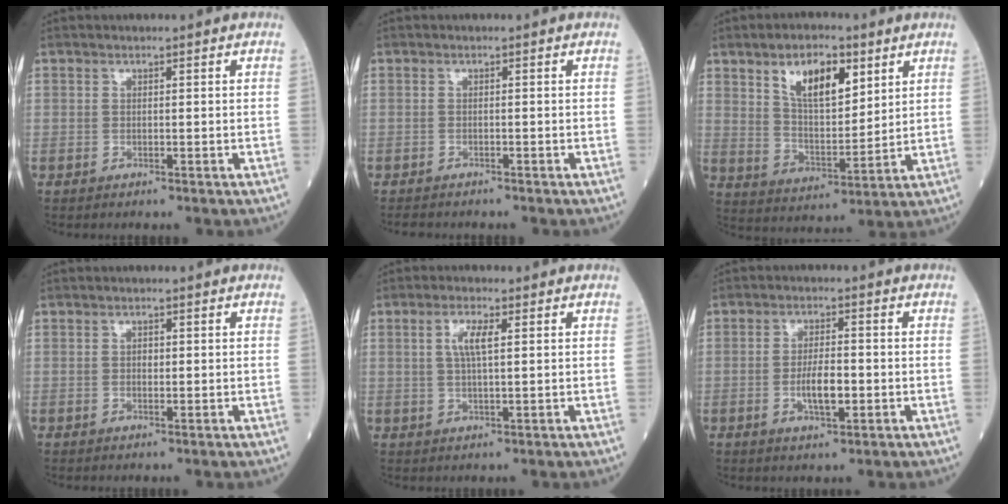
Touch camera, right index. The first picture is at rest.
{"total": 2.1, "force": [-1.9, 0.7, 0.3], "torque": [-0.007, -0.006, -0.031]}
{"total": 10.4, "force": [5.4, 4.3, 7.8], "torque": [-0.141, 0.006, 0.105]}
{"total": 1.0, "force": [0.1, 0.7, 0.8], "torque": [-0.011, 0.002, 0.000]}
{"total": 3.9, "force": [1.1, 0.7, 3.6], "torque": [-0.073, 0.004, 0.021]}
{"total": 4.9, "force": [-1.2, 1.5, 4.6], "torque": [-0.085, -0.001, -0.020]}